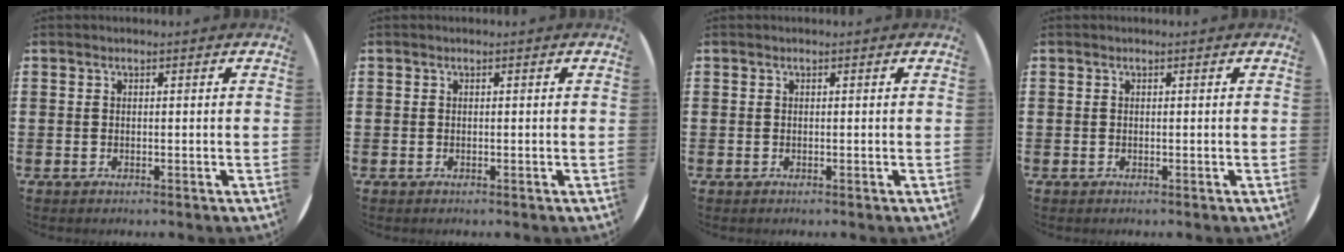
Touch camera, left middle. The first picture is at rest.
{"total": 0.0}
{"total": 0.0}
{"total": 0.0}